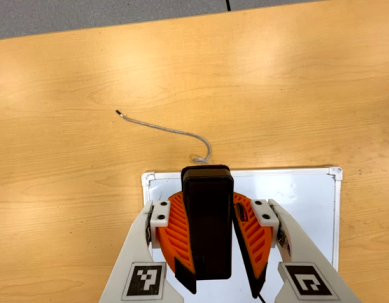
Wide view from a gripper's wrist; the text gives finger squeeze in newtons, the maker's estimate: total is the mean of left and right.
{"total": 11.3, "left": 10.3, "right": 12.3}